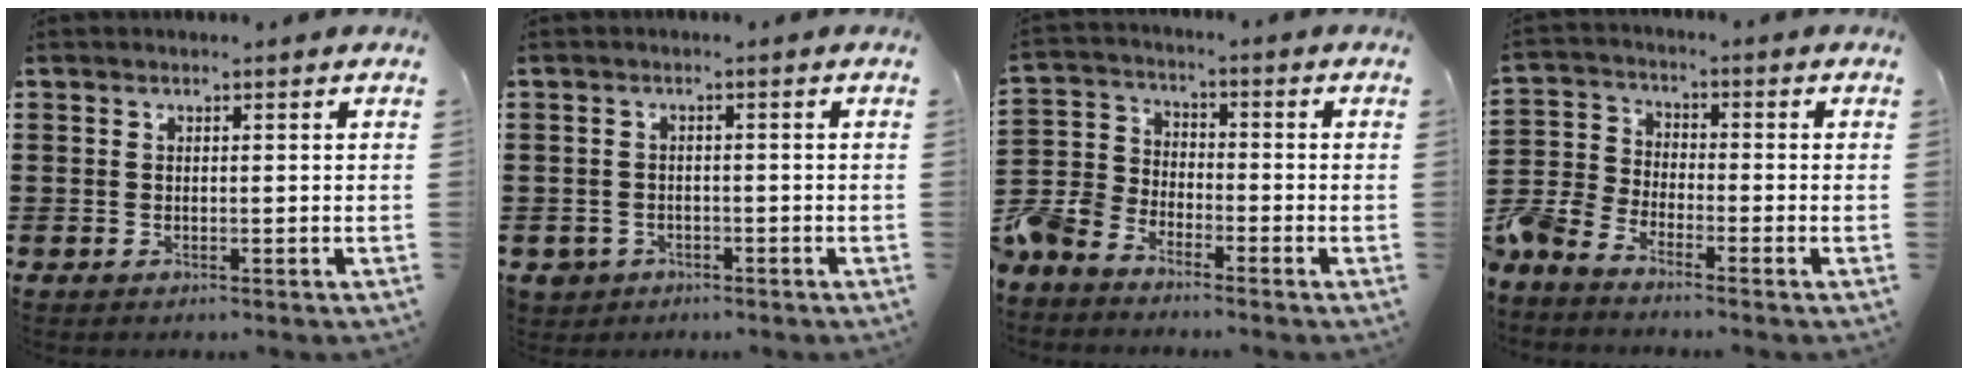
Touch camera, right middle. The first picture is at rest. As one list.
[{"total": 1.7, "force": [-1.2, 1.2, 0.1], "torque": [-0.009, 0.000, -0.029]}, {"total": 6.9, "force": [-6.2, 2.8, 1.0], "torque": [-0.054, 0.004, -0.131]}, {"total": 5.7, "force": [-5.2, 1.7, 1.3], "torque": [-0.062, -0.002, -0.113]}]